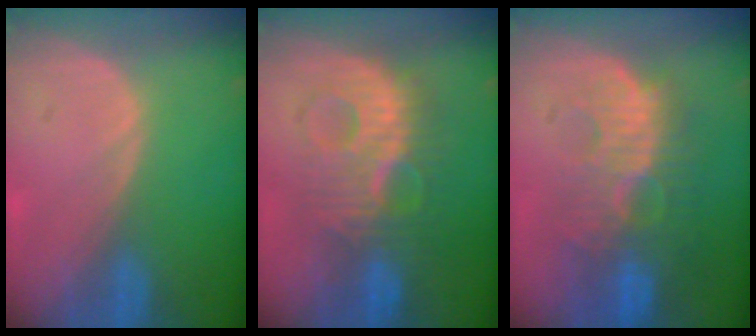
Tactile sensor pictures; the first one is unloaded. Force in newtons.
{"total": 9.4, "press": 9.4, "slide": 0.8}
{"total": 11.0, "press": 9.7, "slide": 5.3}